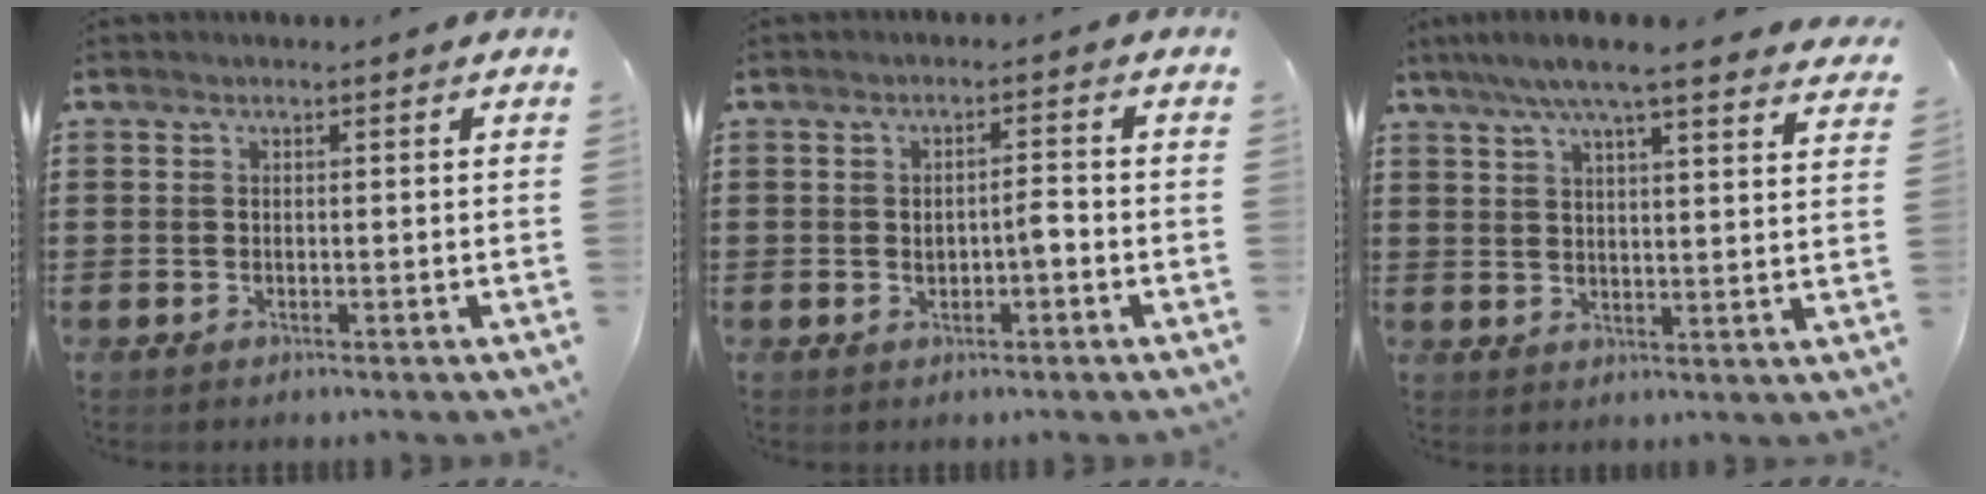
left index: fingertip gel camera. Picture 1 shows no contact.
{"total": 2.6, "force": [-0.5, 0.8, 2.4], "torque": [-0.045, 0.004, -0.012]}
{"total": 6.8, "force": [5.8, 0.1, 3.7], "torque": [-0.088, -0.018, 0.100]}